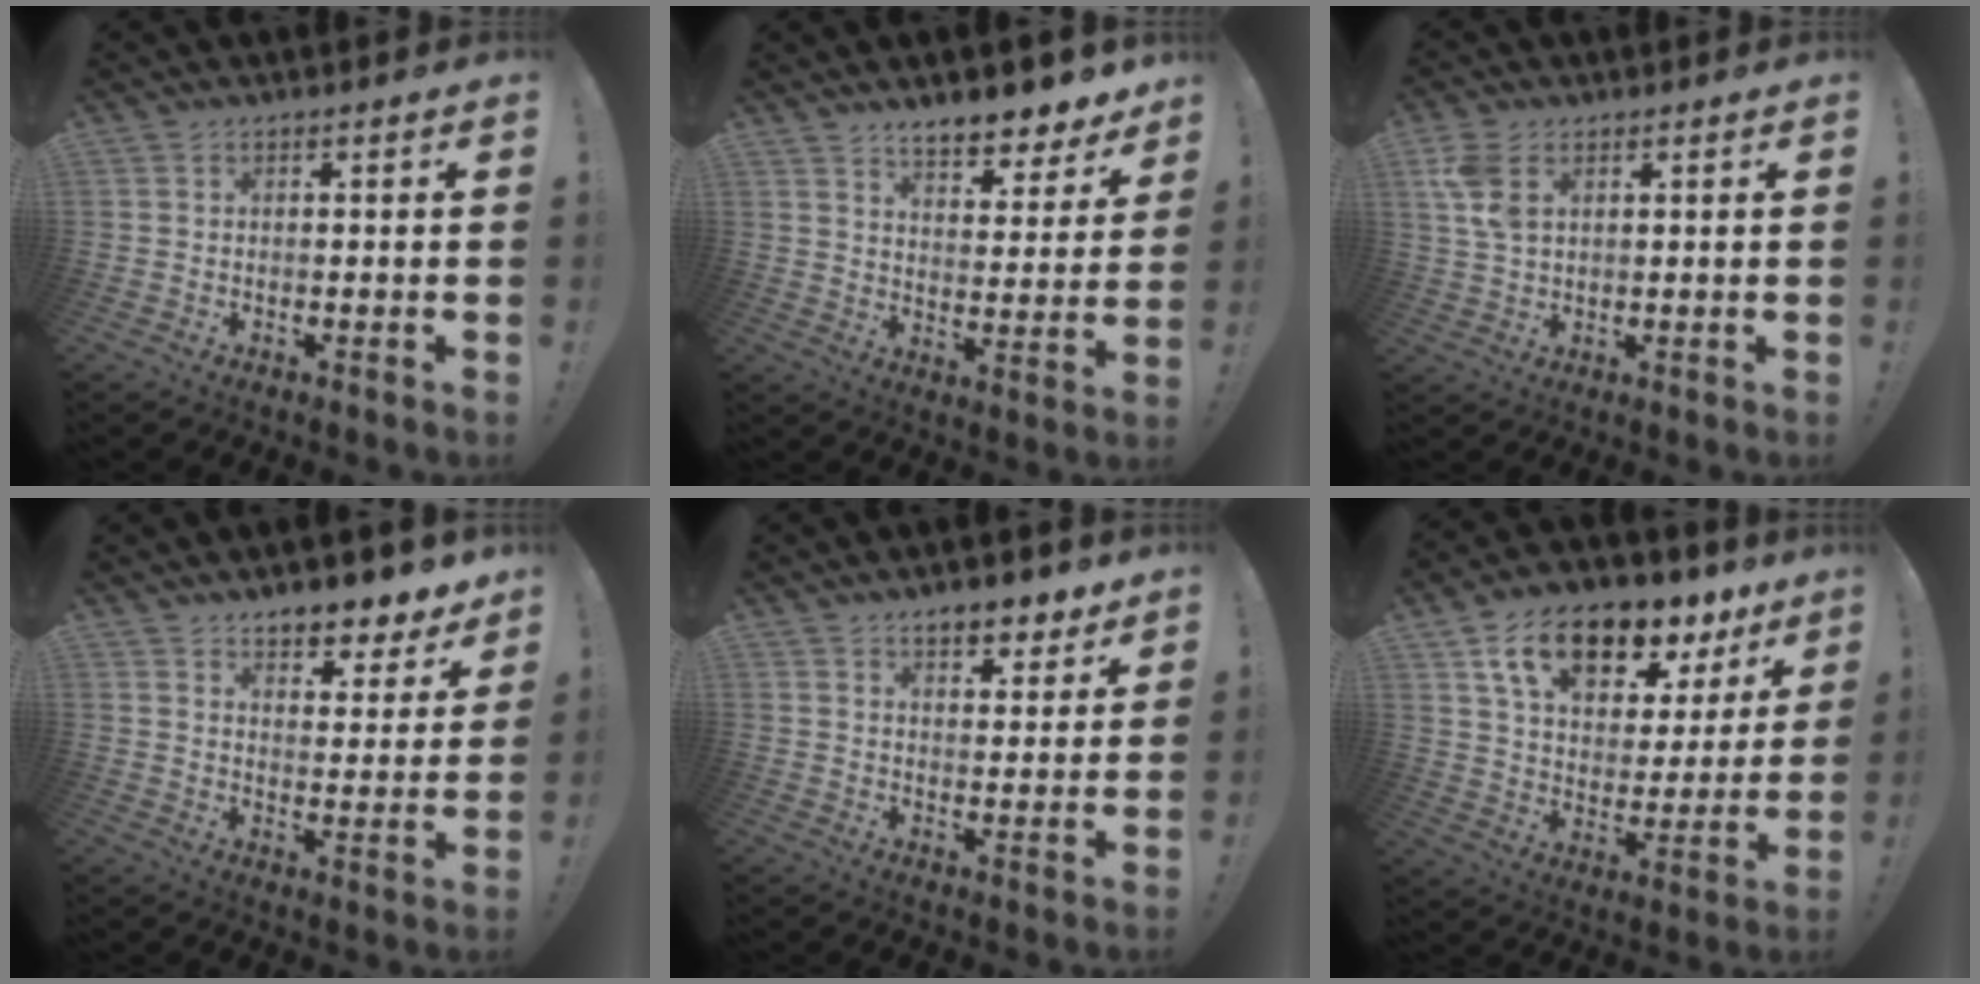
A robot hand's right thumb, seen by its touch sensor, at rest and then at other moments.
{"total": 9.3, "force": [8.2, 2.6, 3.5], "torque": [-0.044, -0.070, 0.146]}
{"total": 7.0, "force": [3.0, 4.0, 4.9], "torque": [-0.095, -0.009, 0.056]}
{"total": 7.7, "force": [6.9, 2.7, 2.2], "torque": [-0.009, -0.070, 0.123]}
{"total": 7.2, "force": [5.9, 2.9, 2.9], "torque": [-0.028, -0.041, 0.105]}
{"total": 17.4, "force": [11.0, 9.0, 10.0], "torque": [-0.157, -0.063, 0.193]}